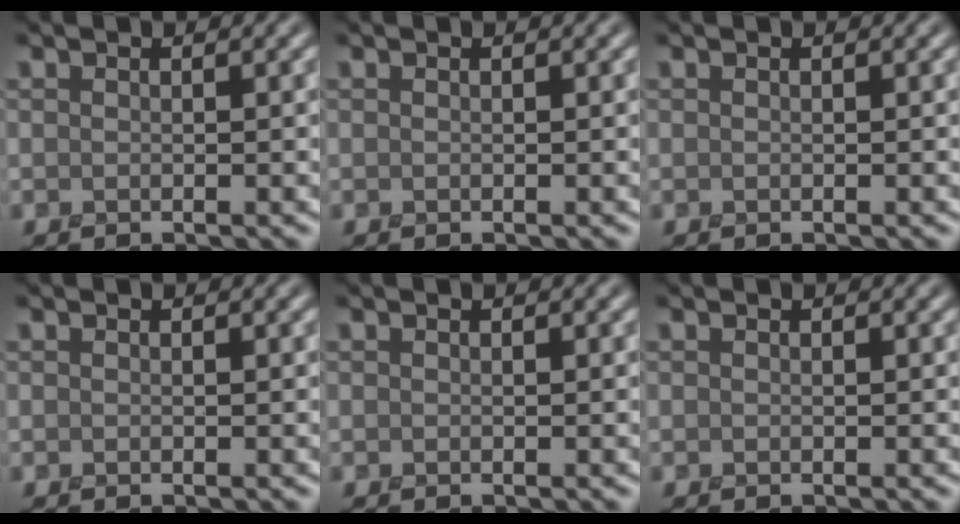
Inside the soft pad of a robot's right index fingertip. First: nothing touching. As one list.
[{"total": 0.0}, {"total": 0.0}, {"total": 0.0}, {"total": 0.0}, {"total": 0.0}]